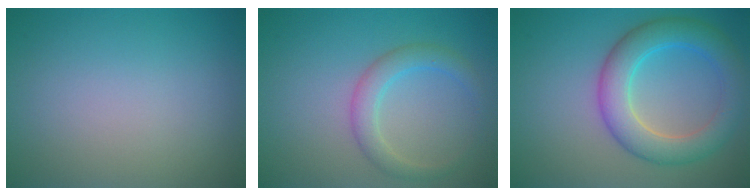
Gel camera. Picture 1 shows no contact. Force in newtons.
{"total": 2.7, "press": 2.7, "slide": 0.2}
{"total": 5.9, "press": 5.9, "slide": 0.0}